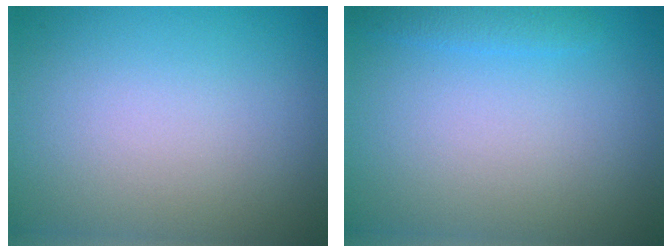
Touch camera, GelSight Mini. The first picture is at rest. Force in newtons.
{"total": 1.2, "press": 1.2, "slide": 0.1}